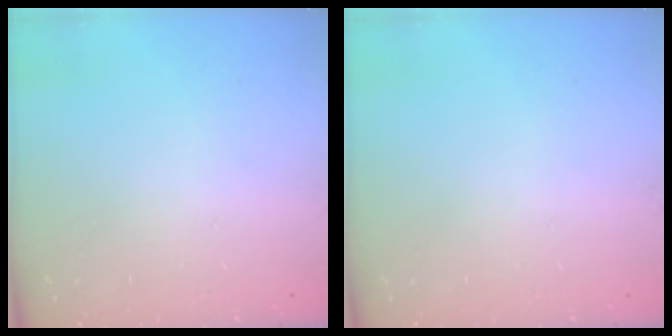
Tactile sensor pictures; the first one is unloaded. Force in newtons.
{"total": 0.0}